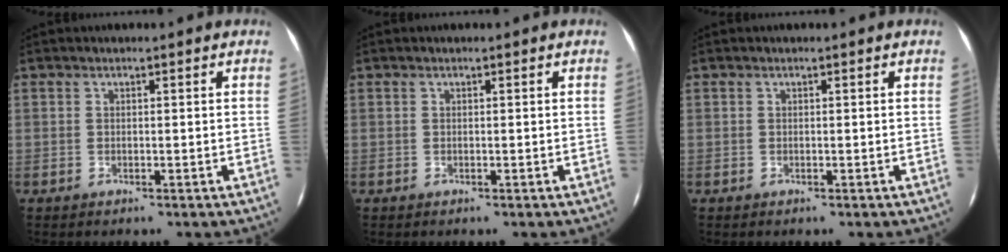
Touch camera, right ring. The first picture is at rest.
{"total": 0.0}
{"total": 0.0}